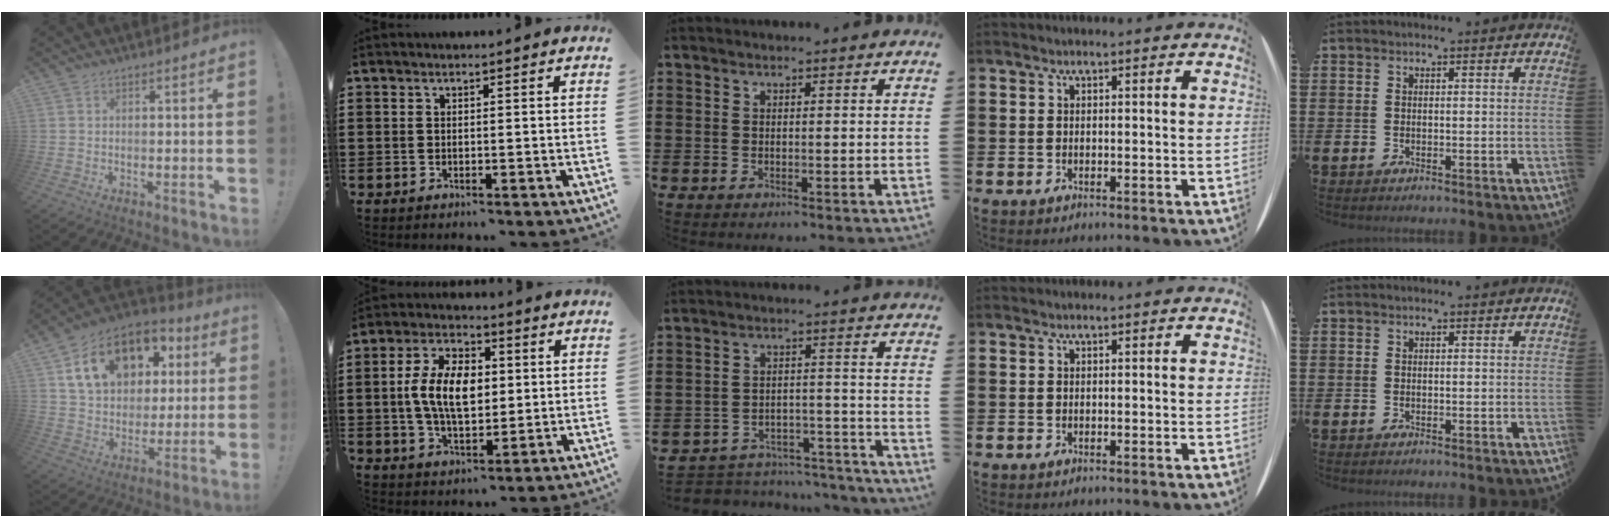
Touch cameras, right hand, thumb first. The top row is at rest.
{"thumb": {"total": 18.1, "force": [7.5, 12.9, 10.2], "torque": [-0.164, -0.020, 0.151]}, "index": {"total": 9.7, "force": [0.5, 5.6, 7.9], "torque": [-0.172, 0.013, 0.006]}, "middle": {"total": 5.1, "force": [-5.0, 1.0, 0.4], "torque": [-0.016, 0.011, -0.105]}}